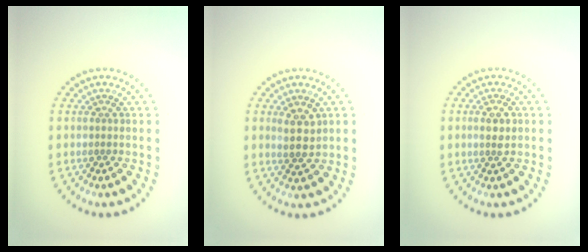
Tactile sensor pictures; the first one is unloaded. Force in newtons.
{"total": 2.1, "press": 2.0, "slide": 0.7}
{"total": 1.6, "press": 1.6, "slide": 0.3}